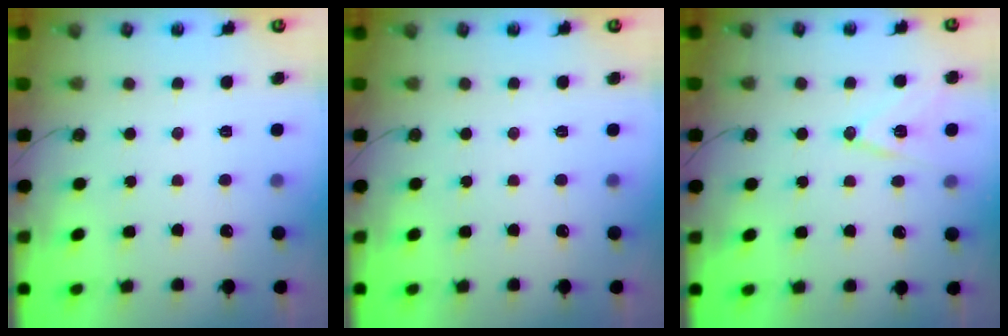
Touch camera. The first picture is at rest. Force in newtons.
{"total": 0.0}
{"total": 10.8, "press": 10.3, "slide": 3.3}